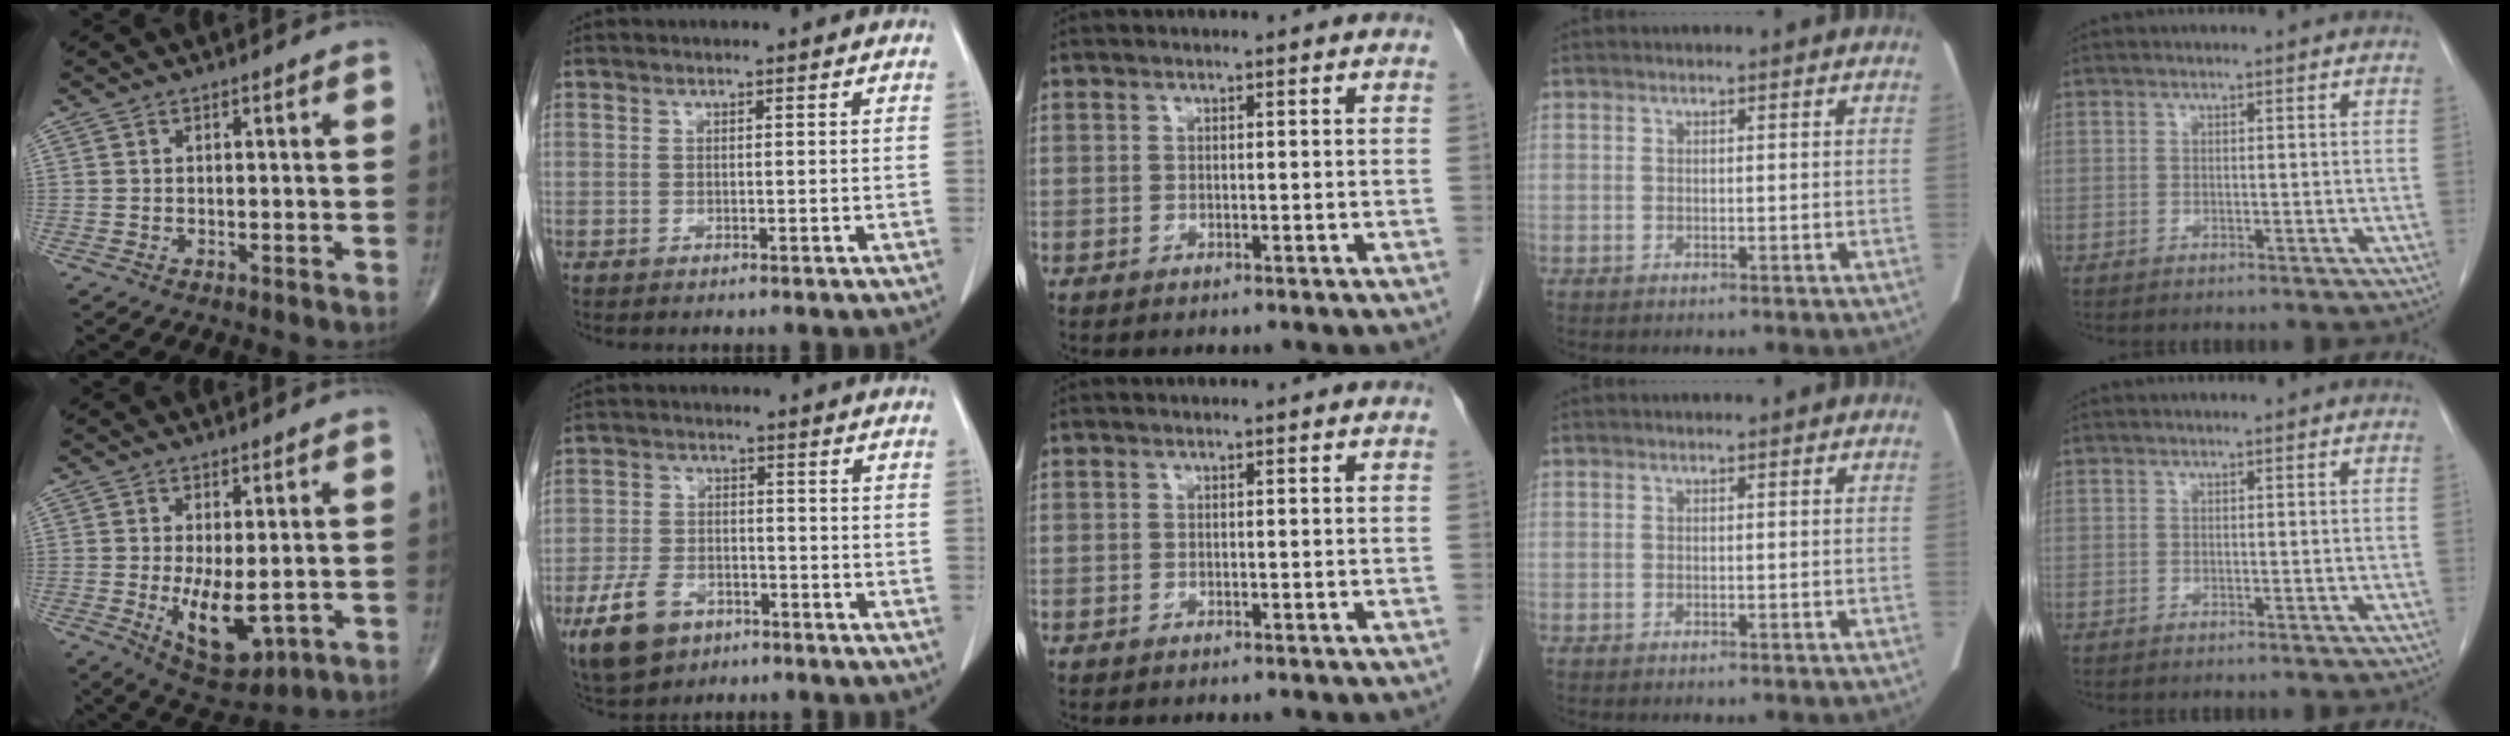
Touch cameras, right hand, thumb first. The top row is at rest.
{"thumb": {"total": 9.1, "force": [-1.1, 4.0, 8.1], "torque": [-0.118, -0.023, -0.001]}, "index": {"total": 8.5, "force": [-4.9, 5.2, 4.5], "torque": [-0.099, 0.004, -0.081]}}